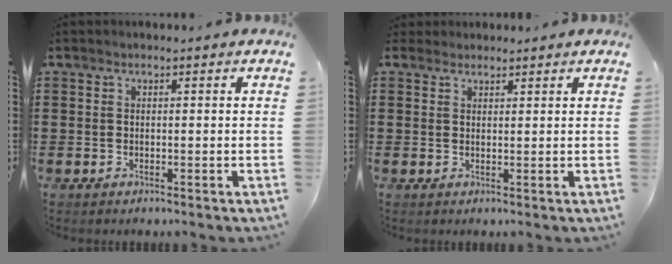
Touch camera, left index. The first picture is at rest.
{"total": 1.6, "force": [1.5, 0.7, 0.1], "torque": [-0.005, 0.005, 0.030]}